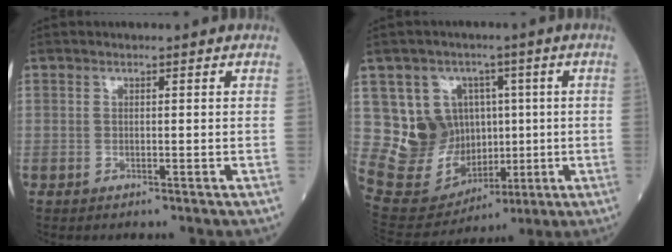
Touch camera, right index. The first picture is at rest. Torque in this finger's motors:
{"motor_torque": [0.42, -0.08, 0.27, 0.06]}